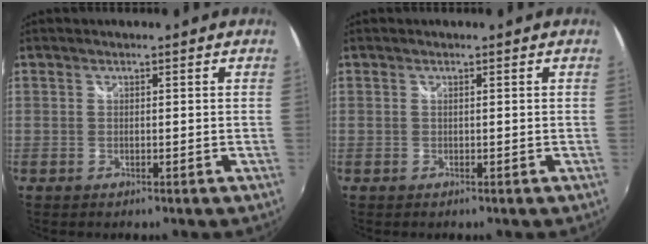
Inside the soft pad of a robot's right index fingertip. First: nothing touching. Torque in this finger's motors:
{"motor_torque": [0.00, 0.05, 0.02, 0.00]}